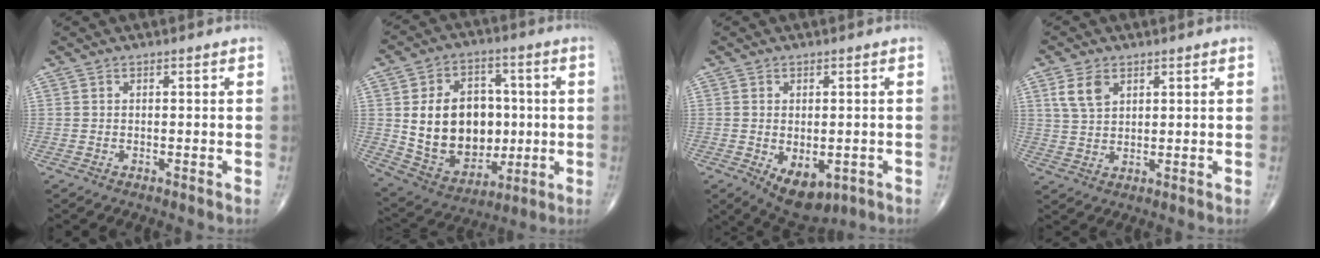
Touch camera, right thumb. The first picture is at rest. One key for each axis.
{"total": 19.3, "fx": 0.7, "fy": 14.4, "fz": 12.7, "tx": -0.164, "ty": 0.008, "tz": 0.039}
{"total": 8.4, "fx": -2.8, "fy": 4.8, "fz": 6.3, "tx": -0.083, "ty": -0.006, "tz": -0.027}
{"total": 5.4, "fx": 2.6, "fy": 3.3, "fz": 3.4, "tx": -0.058, "ty": -0.006, "tz": 0.056}